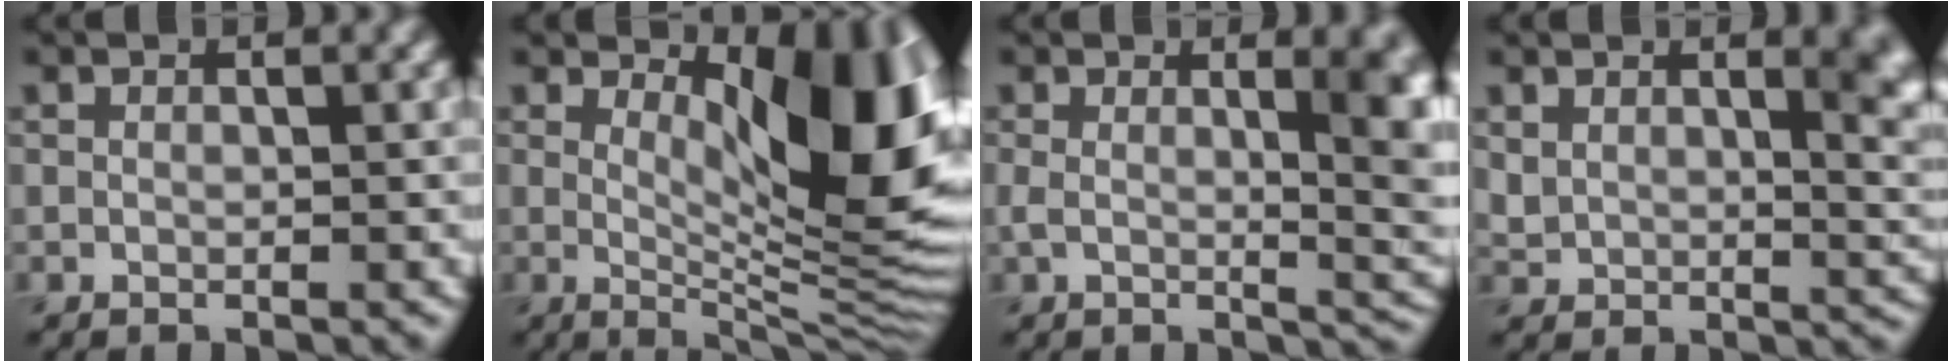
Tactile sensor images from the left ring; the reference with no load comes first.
{"total": 11.9, "force": [3.2, 4.8, 10.4], "torque": [-0.129, -0.003, 0.055]}
{"total": 7.9, "force": [1.2, 3.2, 7.1], "torque": [-0.078, -0.003, 0.020]}
{"total": 5.1, "force": [2.7, 2.4, 3.6], "torque": [-0.058, -0.010, 0.054]}